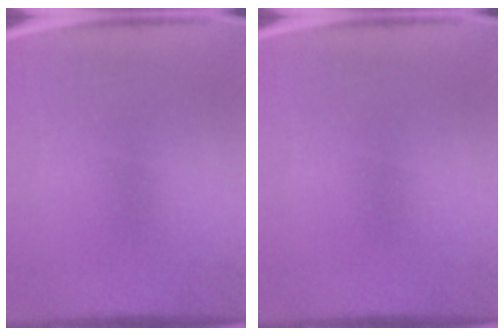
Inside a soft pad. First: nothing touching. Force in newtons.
{"total": 0.0}